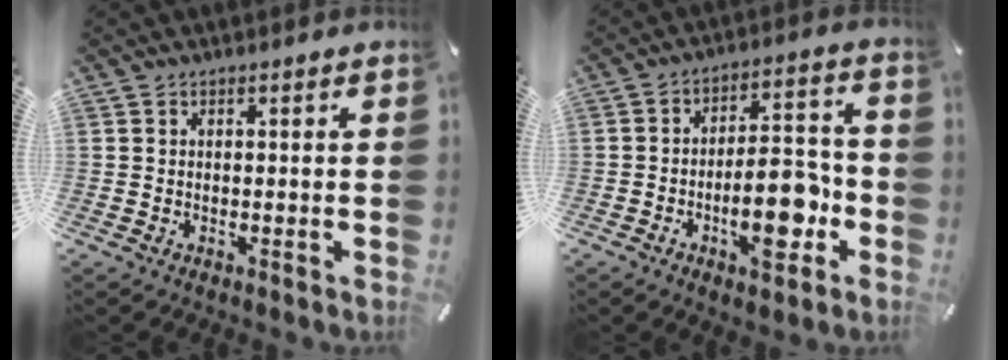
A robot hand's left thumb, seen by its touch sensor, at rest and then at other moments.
{"total": 13.8, "force": [-4.7, 6.2, 11.4], "torque": [-0.168, 0.015, -0.079]}